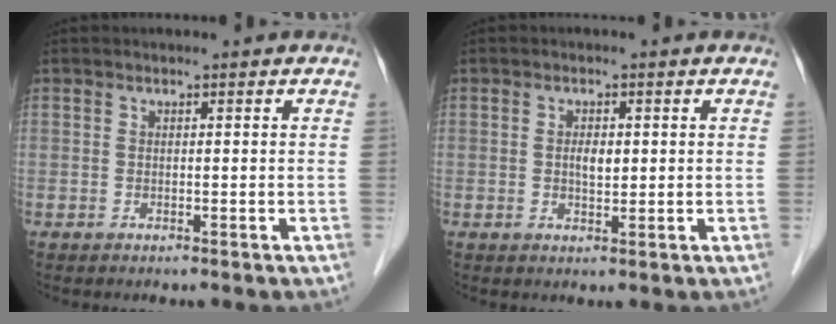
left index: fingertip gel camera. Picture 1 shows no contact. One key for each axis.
{"total": 2.0, "fx": -0.3, "fy": 0.9, "fz": 1.8, "tx": -0.034, "ty": -0.006, "tz": -0.003}